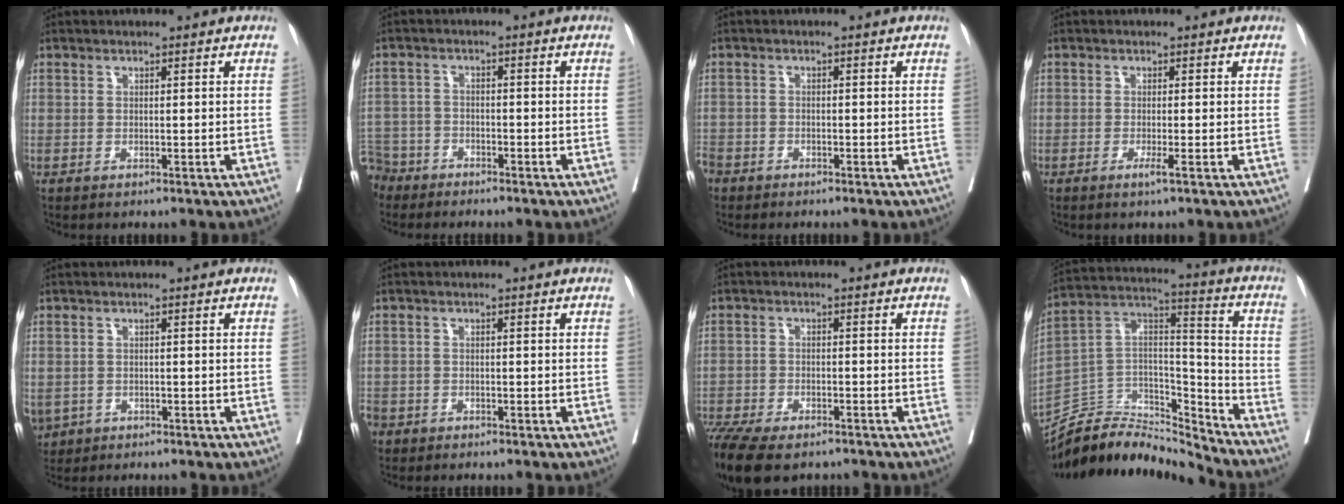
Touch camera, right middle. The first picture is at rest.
{"total": 7.1, "force": [-6.0, 3.8, 0.3], "torque": [-0.014, -0.003, -0.117]}
{"total": 4.2, "force": [-3.3, 2.5, 0.8], "torque": [-0.026, -0.002, -0.068]}
{"total": 1.4, "force": [-0.7, -0.3, 1.2], "torque": [-0.024, -0.004, -0.015]}
{"total": 5.2, "force": [-2.5, 4.3, 1.5], "torque": [-0.038, -0.002, -0.036]}
{"total": 4.2, "force": [-2.8, 2.9, 0.9], "torque": [-0.030, 0.000, -0.057]}
{"total": 12.4, "force": [-9.4, 4.7, 6.5], "torque": [-0.141, -0.012, -0.146]}
{"total": 14.0, "force": [-13.8, 2.1, 0.3], "torque": [0.000, 0.057, -0.254]}